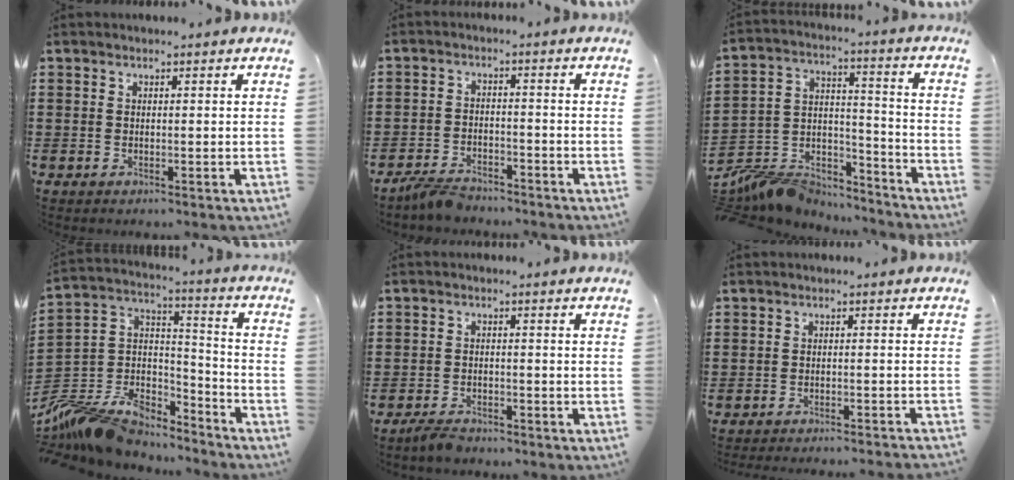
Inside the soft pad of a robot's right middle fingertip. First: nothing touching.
{"total": 3.9, "force": [-3.8, 1.0, 0.5], "torque": [-0.020, 0.006, -0.079]}
{"total": 8.2, "force": [-8.0, 1.9, 0.3], "torque": [-0.020, 0.000, -0.161]}
{"total": 10.6, "force": [-9.5, 4.0, 2.5], "torque": [-0.083, 0.001, -0.193]}
{"total": 2.6, "force": [-2.4, 0.9, 0.3], "torque": [-0.011, 0.006, -0.050]}
{"total": 2.1, "force": [-2.0, -0.4, 0.4], "torque": [-0.007, 0.003, -0.042]}